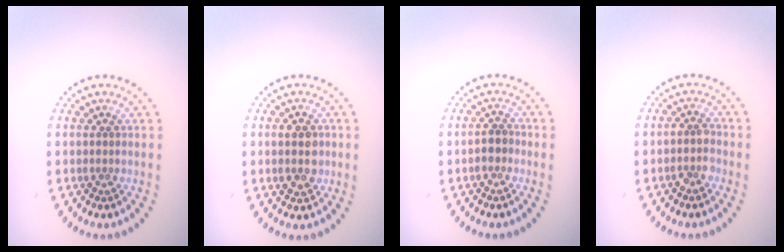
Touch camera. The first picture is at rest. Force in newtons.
{"total": 3.0, "press": 3.0, "slide": 0.1}
{"total": 1.4, "press": 1.3, "slide": 0.7}
{"total": 1.8, "press": 1.6, "slide": 0.7}